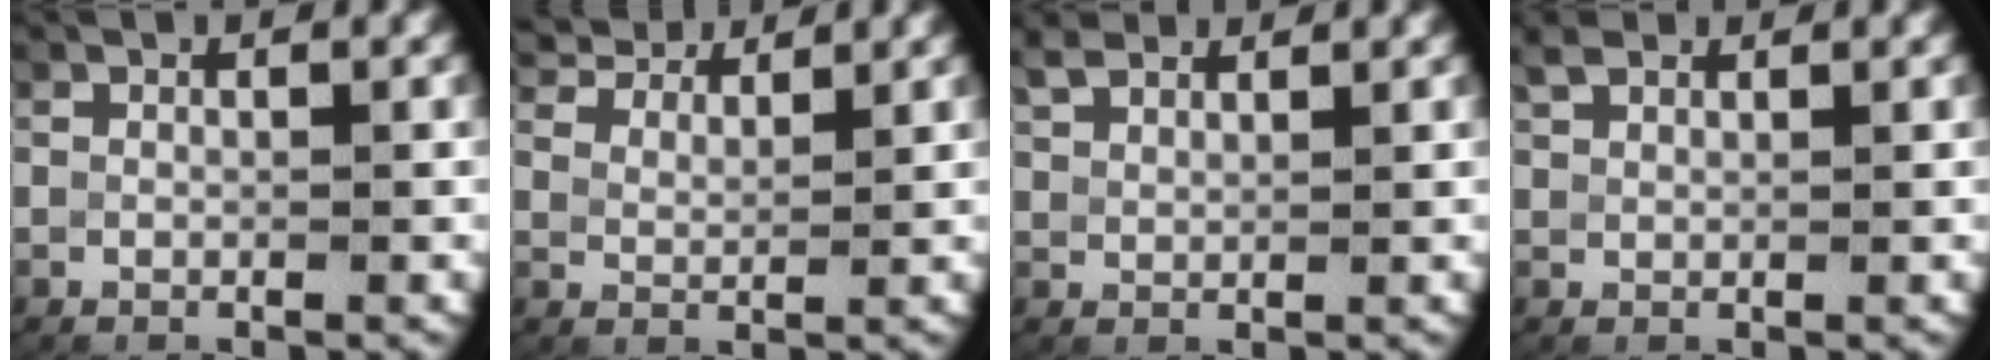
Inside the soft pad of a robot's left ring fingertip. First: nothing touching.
{"total": 5.0, "force": [4.8, 0.7, 1.3], "torque": [-0.024, 0.007, 0.083]}
{"total": 2.3, "force": [2.3, 0.1, 0.5], "torque": [-0.013, 0.001, 0.046]}
{"total": 1.3, "force": [1.3, -0.1, 0.3], "torque": [-0.008, 0.000, 0.029]}